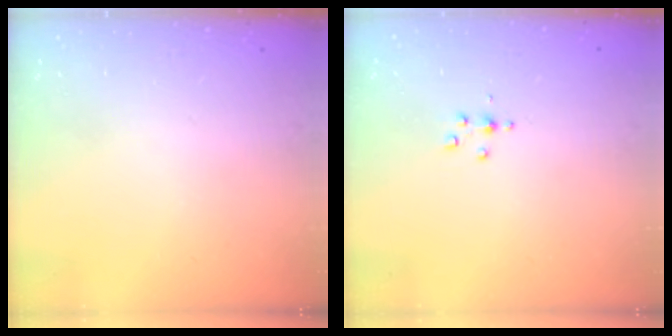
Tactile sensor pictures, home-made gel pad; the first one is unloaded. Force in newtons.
{"total": 3.0, "press": 3.0, "slide": 0.4}